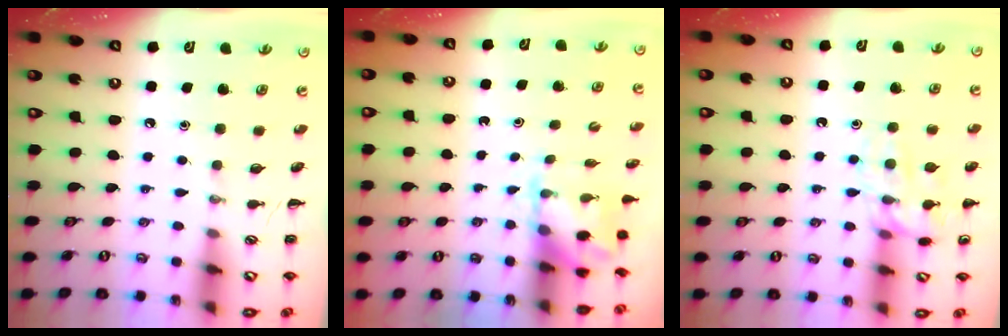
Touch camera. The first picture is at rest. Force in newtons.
{"total": 2.0, "press": 1.9, "slide": 0.7}
{"total": 13.9, "press": 13.8, "slide": 1.1}